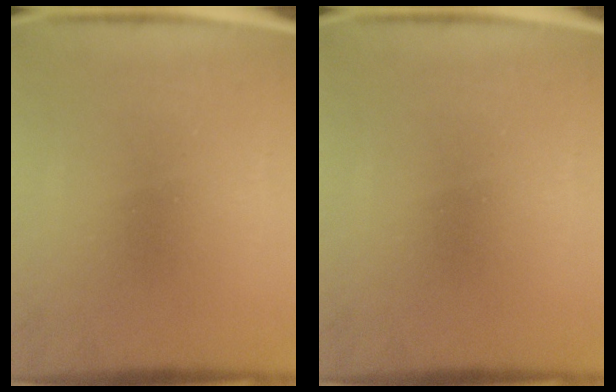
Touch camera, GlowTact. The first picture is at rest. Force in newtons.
{"total": 0.0}